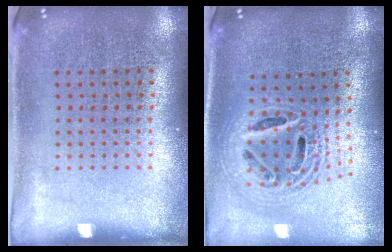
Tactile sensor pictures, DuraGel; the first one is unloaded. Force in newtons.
{"total": 2.2, "press": 1.7, "slide": 1.4}